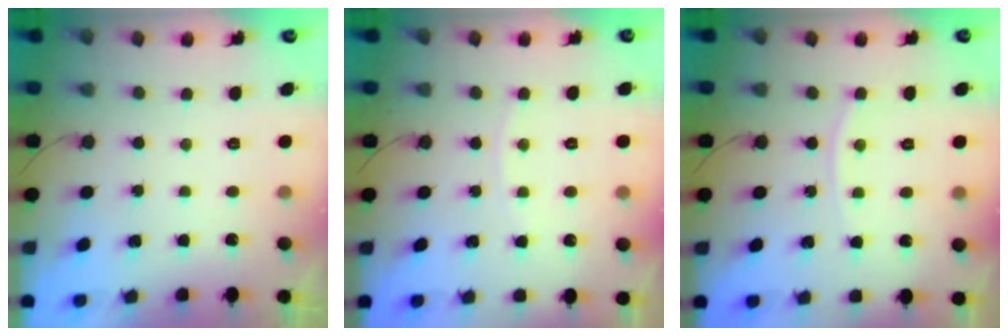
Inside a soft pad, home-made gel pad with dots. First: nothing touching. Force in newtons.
{"total": 2.9, "press": 2.8, "slide": 0.4}
{"total": 5.2, "press": 5.2, "slide": 0.7}